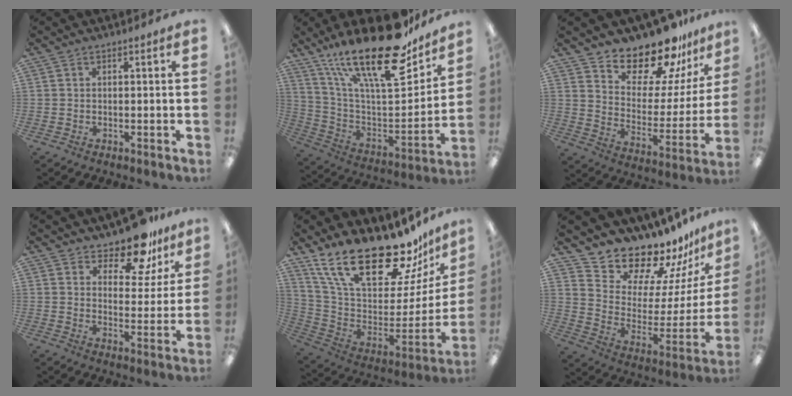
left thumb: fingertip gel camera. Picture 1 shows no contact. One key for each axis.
{"total": 28.4, "fx": 18.7, "fy": 9.3, "fz": 19.2, "tx": -0.330, "ty": -0.117, "tz": 0.314}
{"total": 17.9, "fx": 16.1, "fy": 5.9, "fz": 5.2, "tx": -0.086, "ty": -0.141, "tz": 0.283}
{"total": 12.6, "fx": 10.5, "fy": 5.0, "fz": 4.9, "tx": -0.072, "ty": -0.076, "tz": 0.189}
{"total": 26.5, "fx": 19.5, "fy": 9.4, "fz": 15.3, "tx": -0.260, "ty": -0.139, "tz": 0.346}
{"total": 15.6, "fx": 15.0, "fy": 4.0, "fz": 1.2, "tx": -0.032, "ty": -0.156, "tz": 0.259}